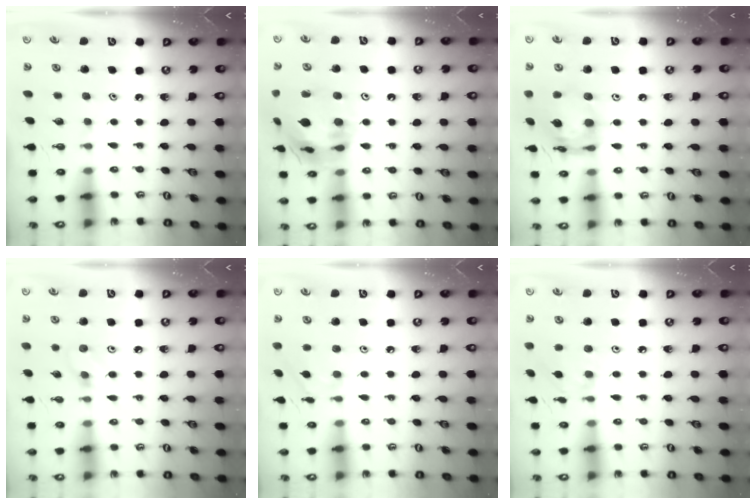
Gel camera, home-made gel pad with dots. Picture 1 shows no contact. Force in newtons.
{"total": 20.5, "press": 20.4, "slide": 2.3}
{"total": 14.7, "press": 14.6, "slide": 1.5}
{"total": 5.0, "press": 5.0, "slide": 0.6}
{"total": 4.7, "press": 4.6, "slide": 0.7}
{"total": 2.8, "press": 2.7, "slide": 0.5}